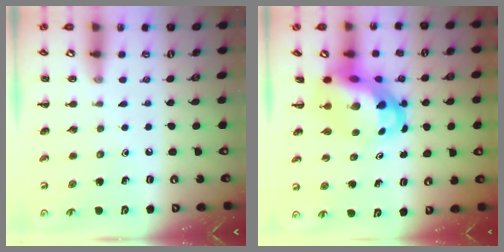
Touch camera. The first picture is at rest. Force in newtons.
{"total": 8.0, "press": 7.7, "slide": 2.0}